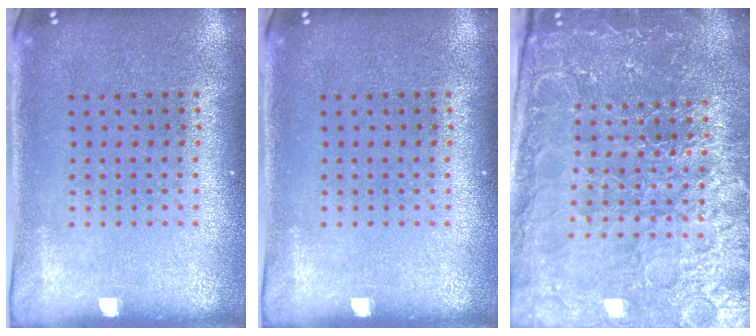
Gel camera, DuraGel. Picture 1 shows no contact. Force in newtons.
{"total": 0.0}
{"total": 5.2, "press": 4.8, "slide": 2.0}